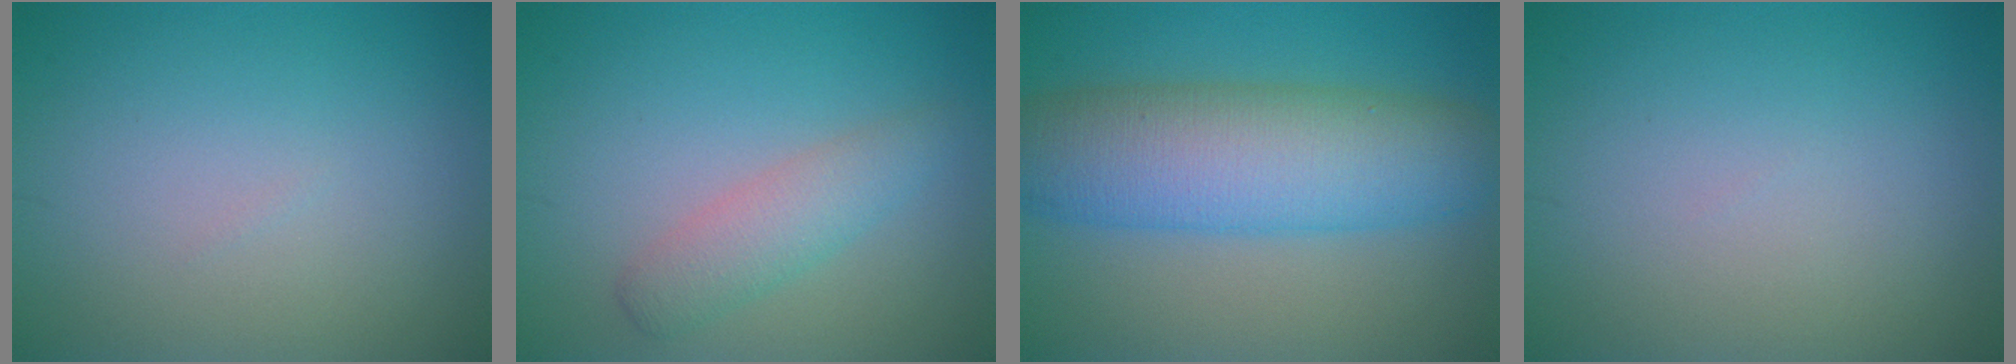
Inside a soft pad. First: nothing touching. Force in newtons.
{"total": 2.8, "press": 2.8, "slide": 0.1}
{"total": 9.6, "press": 9.6, "slide": 0.4}
{"total": 0.0}